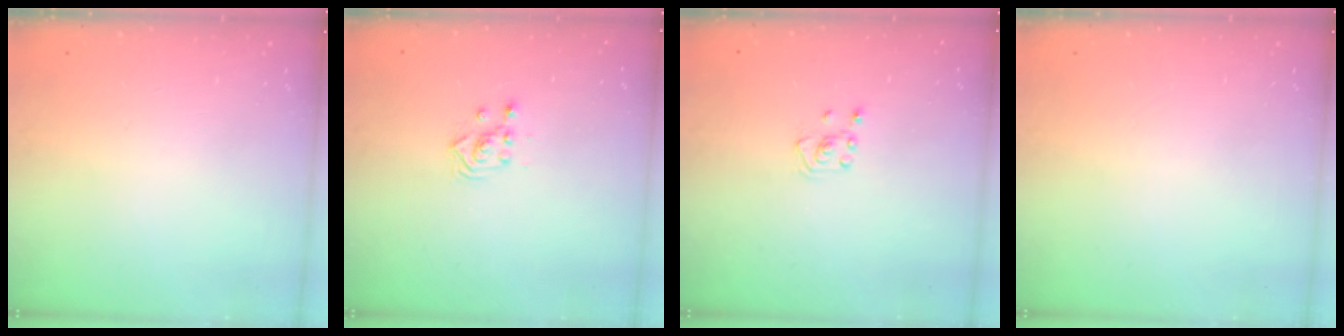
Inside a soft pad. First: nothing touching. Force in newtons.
{"total": 2.3, "press": 2.3, "slide": 0.2}
{"total": 3.0, "press": 2.9, "slide": 0.3}
{"total": 0.0}